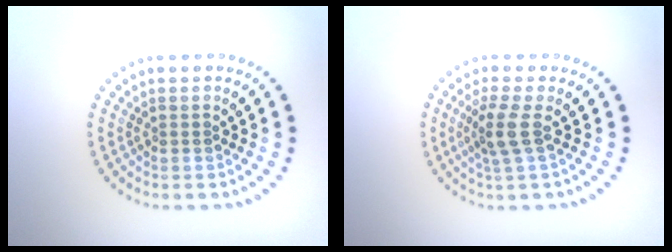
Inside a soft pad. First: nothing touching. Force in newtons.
{"total": 2.5, "press": 1.9, "slide": 1.7}